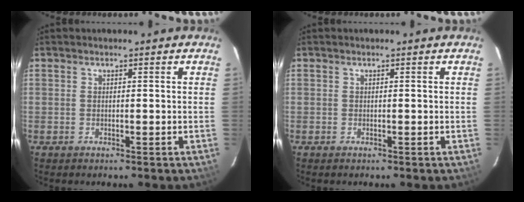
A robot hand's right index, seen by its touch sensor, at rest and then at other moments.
{"total": 0.0}